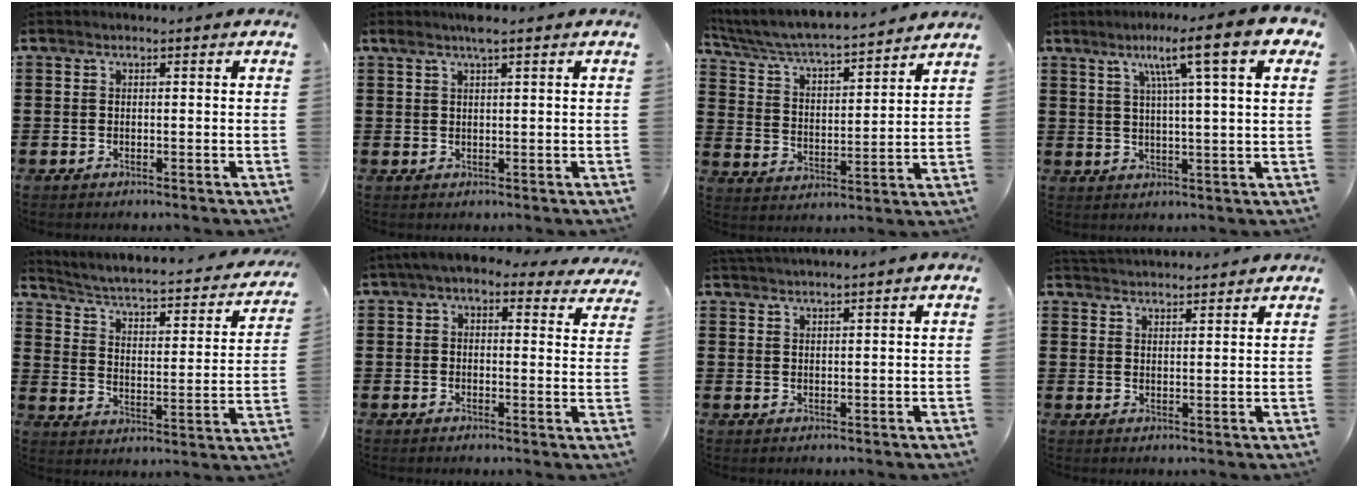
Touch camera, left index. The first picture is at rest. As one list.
[{"total": 2.7, "force": [1.9, 0.1, 2.0], "torque": [-0.043, 0.002, 0.033]}, {"total": 4.8, "force": [4.5, 0.1, 1.6], "torque": [-0.054, -0.039, 0.068]}, {"total": 10.3, "force": [5.2, 0.0, 8.9], "torque": [-0.167, -0.006, 0.075]}, {"total": 2.7, "force": [1.6, 0.6, 2.0], "torque": [-0.052, -0.027, 0.014]}, {"total": 4.3, "force": [3.3, 1.5, 2.3], "torque": [-0.056, -0.004, 0.059]}, {"total": 2.1, "force": [2.0, -0.4, 0.4], "torque": [-0.012, 0.000, 0.039]}, {"total": 3.1, "force": [3.1, -0.1, 0.0], "torque": [-0.008, -0.008, 0.057]}]